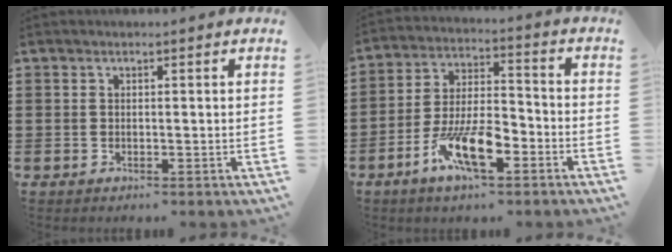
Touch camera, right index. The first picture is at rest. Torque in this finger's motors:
{"motor_torque": [1.52, 0.61, 0.60, 0.17]}